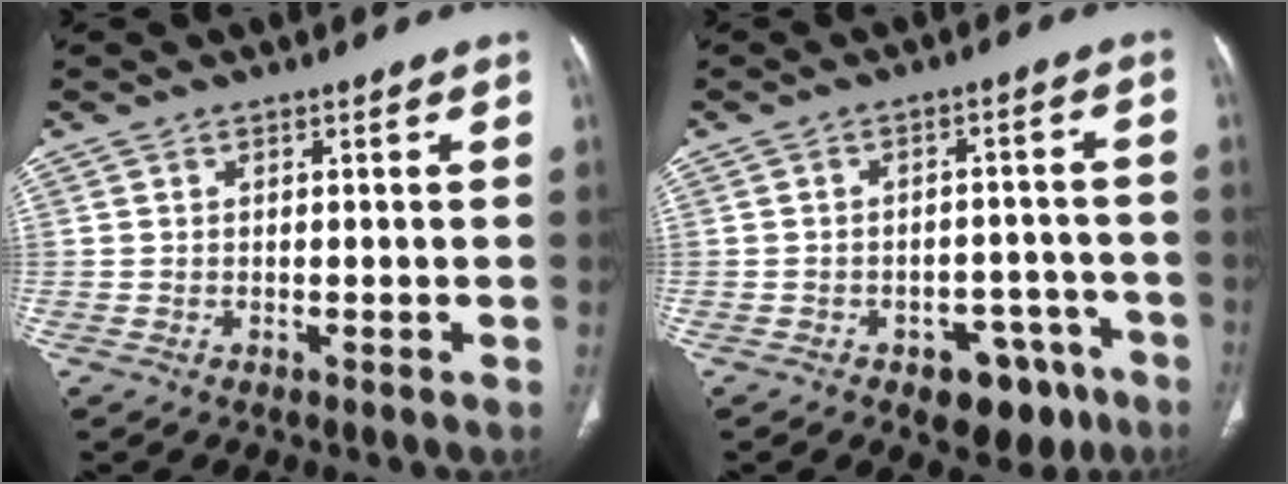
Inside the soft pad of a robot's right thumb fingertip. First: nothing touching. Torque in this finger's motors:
{"motor_torque": [1.36, 0.47, -0.27, -0.11, 0.03]}